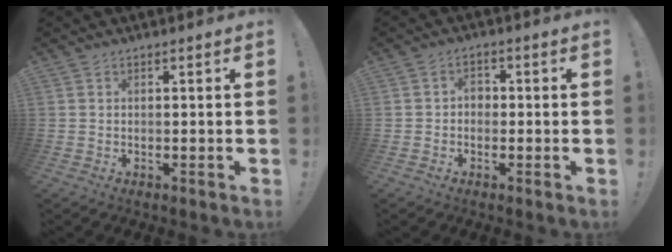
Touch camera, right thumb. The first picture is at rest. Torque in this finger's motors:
{"motor_torque": [-0.09, -0.27, -0.40, 0.09, 0.00]}